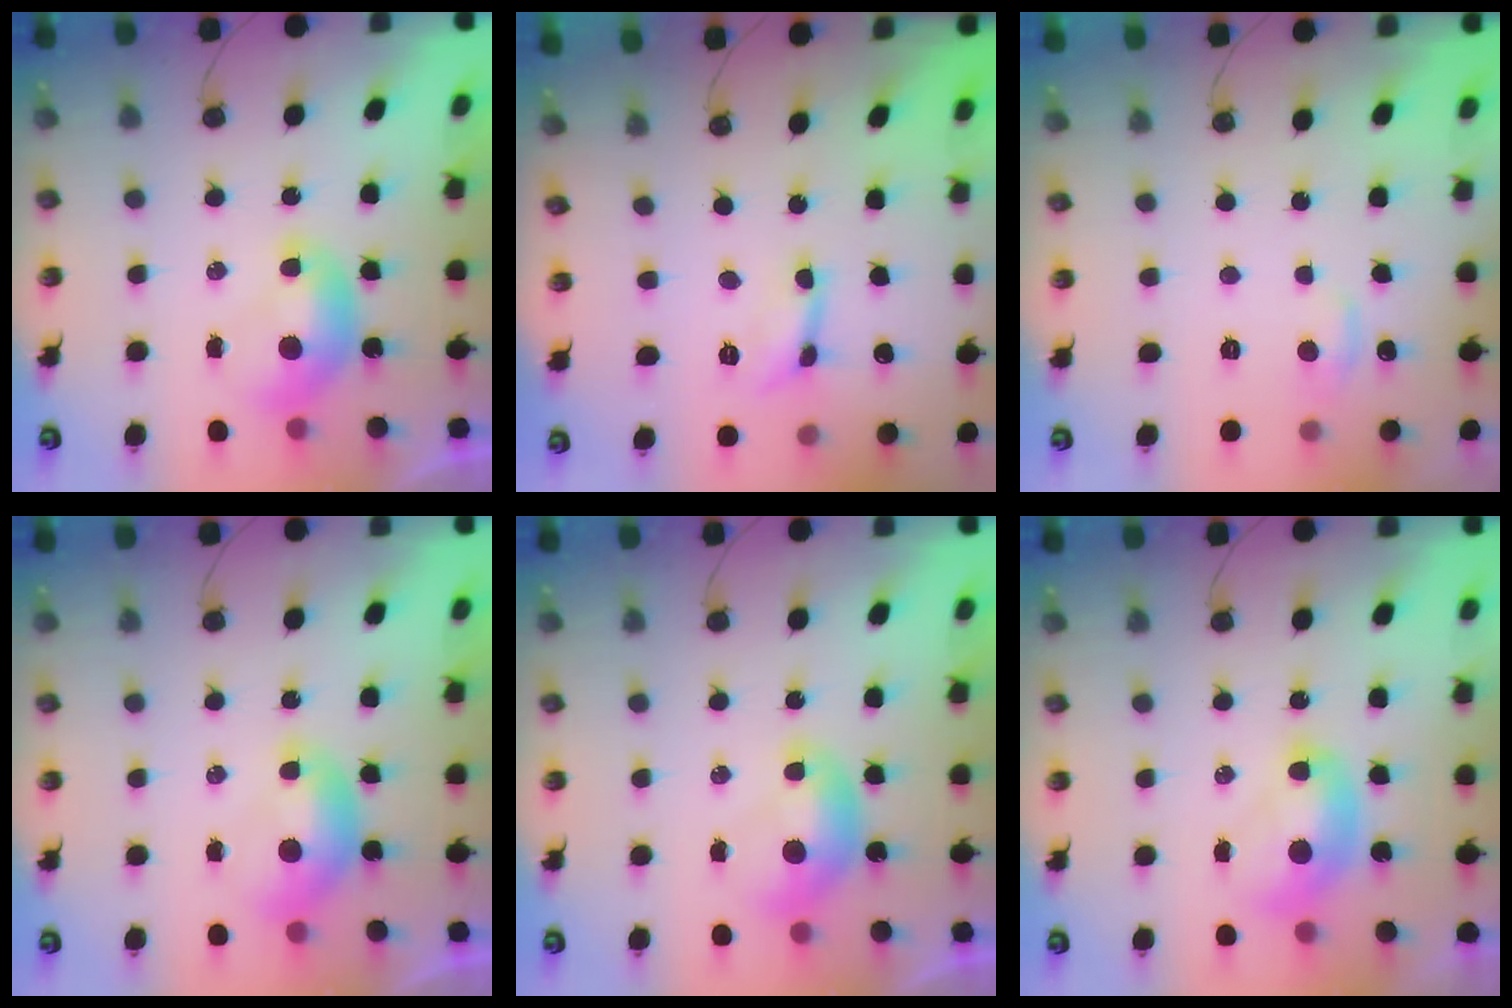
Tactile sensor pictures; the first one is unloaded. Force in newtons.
{"total": 0.0}
{"total": 0.8, "press": 0.1, "slide": 0.8}
{"total": 0.0}
{"total": 0.0}
{"total": 2.0, "press": 2.0, "slide": 0.2}